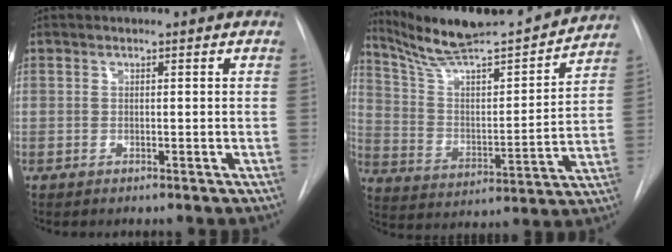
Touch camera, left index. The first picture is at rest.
{"total": 20.8, "force": [19.3, 1.8, 7.6], "torque": [-0.127, -0.016, 0.300]}